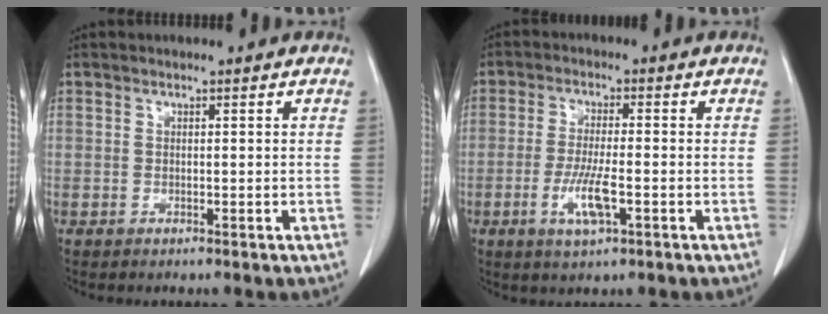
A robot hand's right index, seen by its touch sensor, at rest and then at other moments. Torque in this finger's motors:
{"motor_torque": [0.16, 0.00, 0.17, 0.06]}